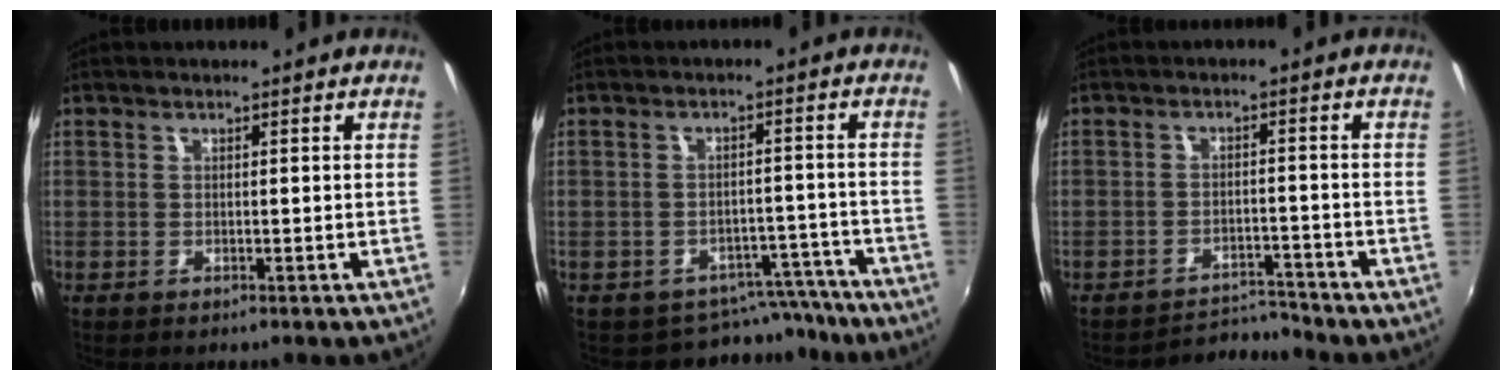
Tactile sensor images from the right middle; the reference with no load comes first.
{"total": 6.8, "force": [-5.9, 3.2, 0.2], "torque": [0.005, 0.025, -0.069]}
{"total": 5.3, "force": [-5.1, -0.6, -1.2], "torque": [0.006, 0.012, -0.085]}